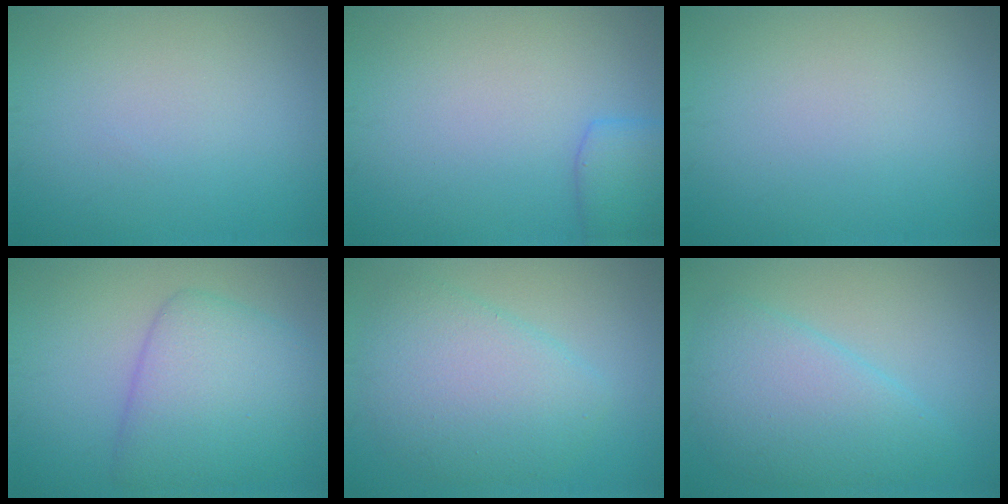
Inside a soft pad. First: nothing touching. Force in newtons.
{"total": 2.7, "press": 2.6, "slide": 0.2}
{"total": 0.0}
{"total": 6.1, "press": 6.0, "slide": 0.4}
{"total": 5.3, "press": 5.3, "slide": 0.0}
{"total": 5.4, "press": 5.4, "slide": 0.3}